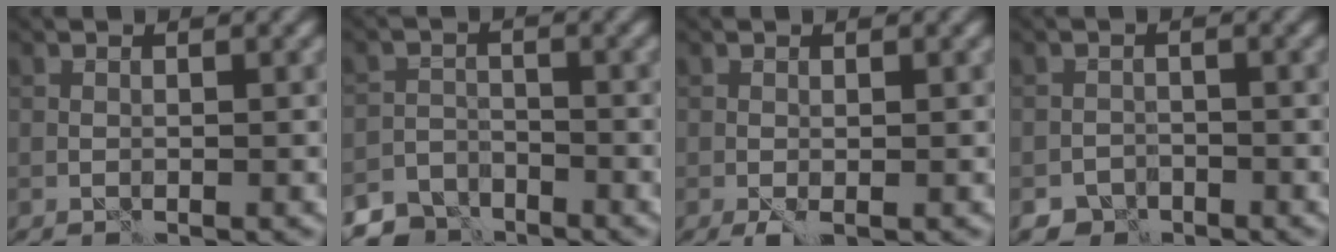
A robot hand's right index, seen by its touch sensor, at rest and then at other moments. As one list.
[{"total": 4.7, "force": [-4.2, 2.2, 0.5], "torque": [0.001, -0.010, -0.070]}, {"total": 1.0, "force": [-0.4, 0.3, 0.9], "torque": [-0.020, -0.003, -0.008]}, {"total": 2.9, "force": [-2.3, 1.7, 0.2], "torque": [0.012, 0.007, -0.035]}]